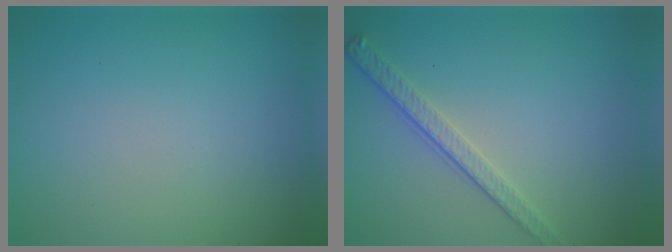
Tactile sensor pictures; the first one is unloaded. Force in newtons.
{"total": 2.8, "press": 2.5, "slide": 1.2}